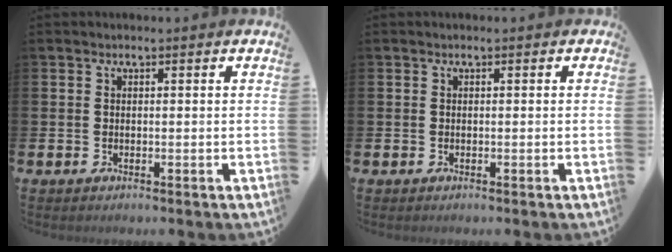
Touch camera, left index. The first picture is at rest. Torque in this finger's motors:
{"motor_torque": [0.66, -1.21, -0.04, 0.00]}